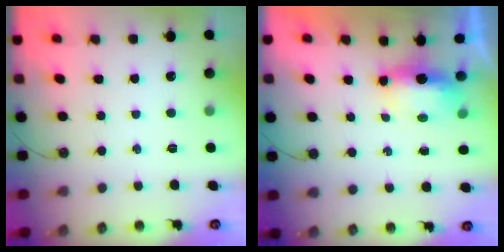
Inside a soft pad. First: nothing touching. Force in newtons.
{"total": 6.1, "press": 6.0, "slide": 1.0}